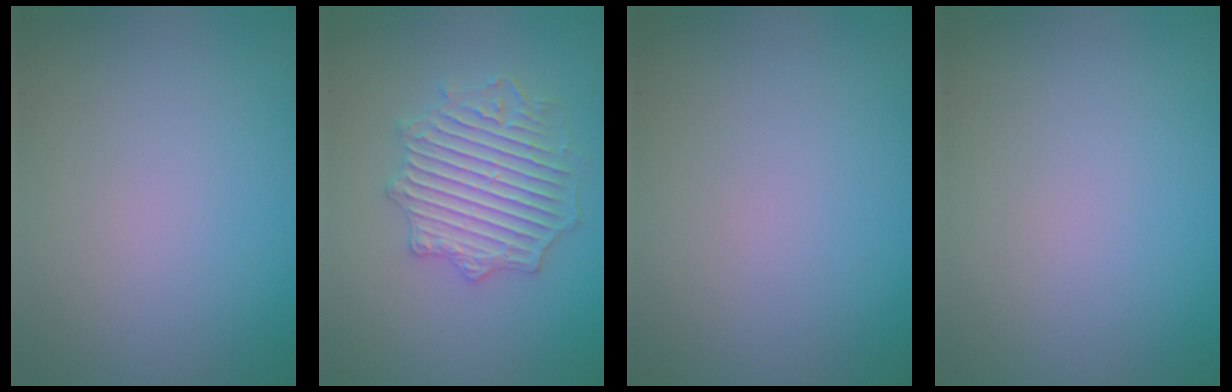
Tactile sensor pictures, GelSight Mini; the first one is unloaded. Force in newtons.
{"total": 4.1, "press": 4.1, "slide": 0.6}
{"total": 0.0}
{"total": 0.0}